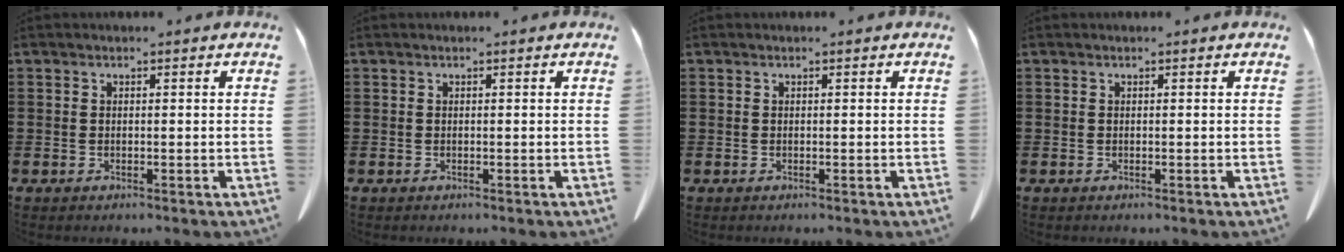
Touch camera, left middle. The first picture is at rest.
{"total": 0.0}
{"total": 0.0}
{"total": 0.0}